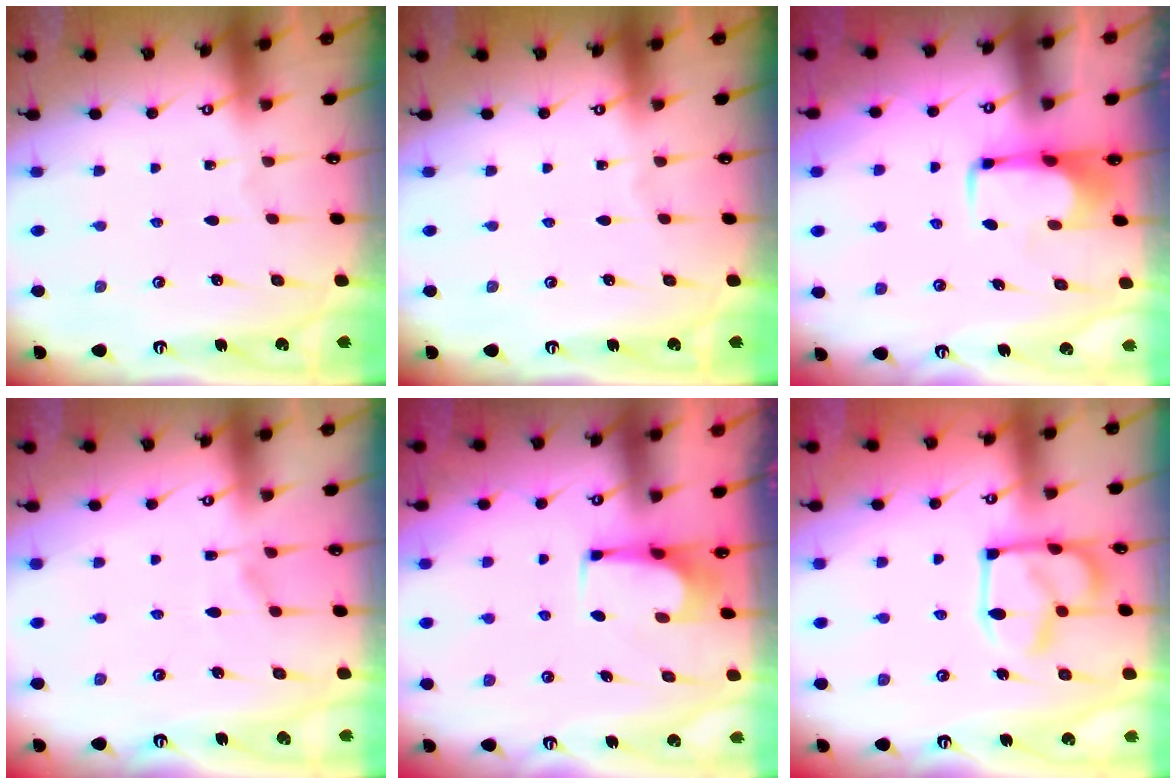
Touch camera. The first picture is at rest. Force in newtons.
{"total": 0.0}
{"total": 1.9, "press": 1.9, "slide": 0.4}
{"total": 1.4, "press": 0.4, "slide": 1.4}
{"total": 2.2, "press": 2.2, "slide": 0.3}
{"total": 7.2, "press": 7.2, "slide": 0.1}